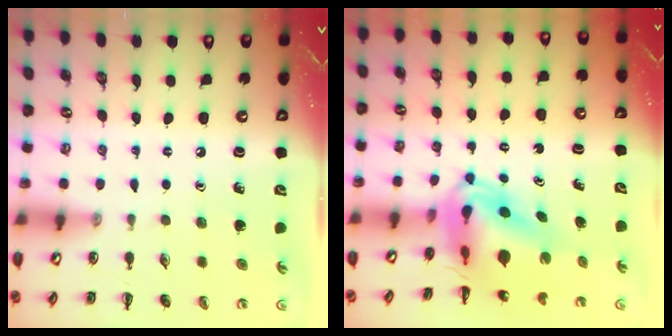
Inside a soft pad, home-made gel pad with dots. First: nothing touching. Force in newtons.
{"total": 7.9, "press": 7.5, "slide": 2.6}